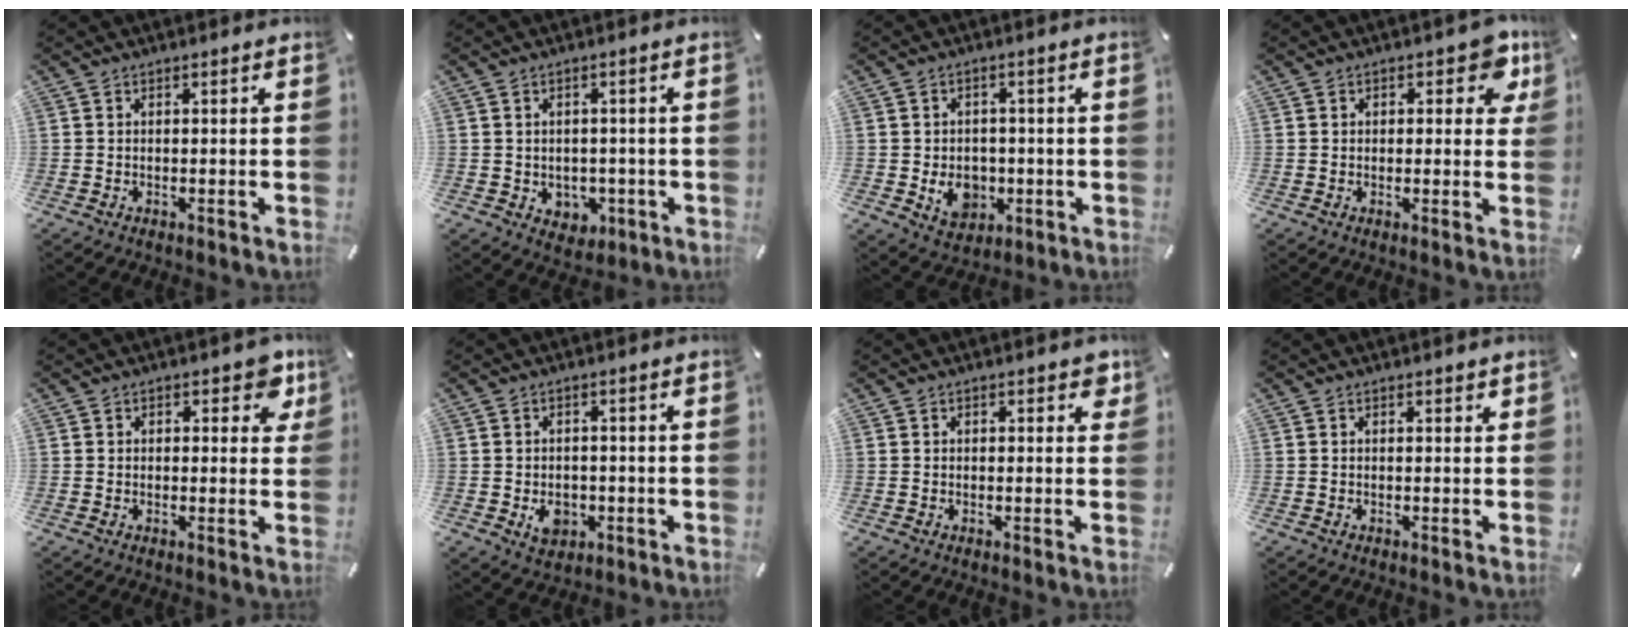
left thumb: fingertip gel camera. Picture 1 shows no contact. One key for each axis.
{"total": 3.8, "fx": -0.1, "fy": 3.7, "fz": 1.1, "tx": -0.008, "ty": 0.001, "tz": -0.001}
{"total": 7.7, "fx": -1.5, "fy": 6.3, "fz": 4.1, "tx": -0.067, "ty": 0.004, "tz": -0.025}
{"total": 6.5, "fx": 3.0, "fy": 3.8, "fz": 4.4, "tx": -0.036, "ty": -0.007, "tz": 0.043}
{"total": 5.3, "fx": 2.3, "fy": 3.3, "fz": 3.5, "tx": -0.026, "ty": -0.003, "tz": 0.032}
{"total": 5.4, "fx": -1.3, "fy": 4.5, "fz": 2.8, "tx": -0.027, "ty": -0.003, "tz": -0.022}
{"total": 2.4, "fx": 1.1, "fy": 1.5, "fz": 1.5, "tx": -0.008, "ty": -0.002, "tz": 0.013}
{"total": 0.8, "fx": 0.4, "fy": 0.6, "fz": 0.3, "tx": 0.003, "ty": 0.000, "tz": 0.005}